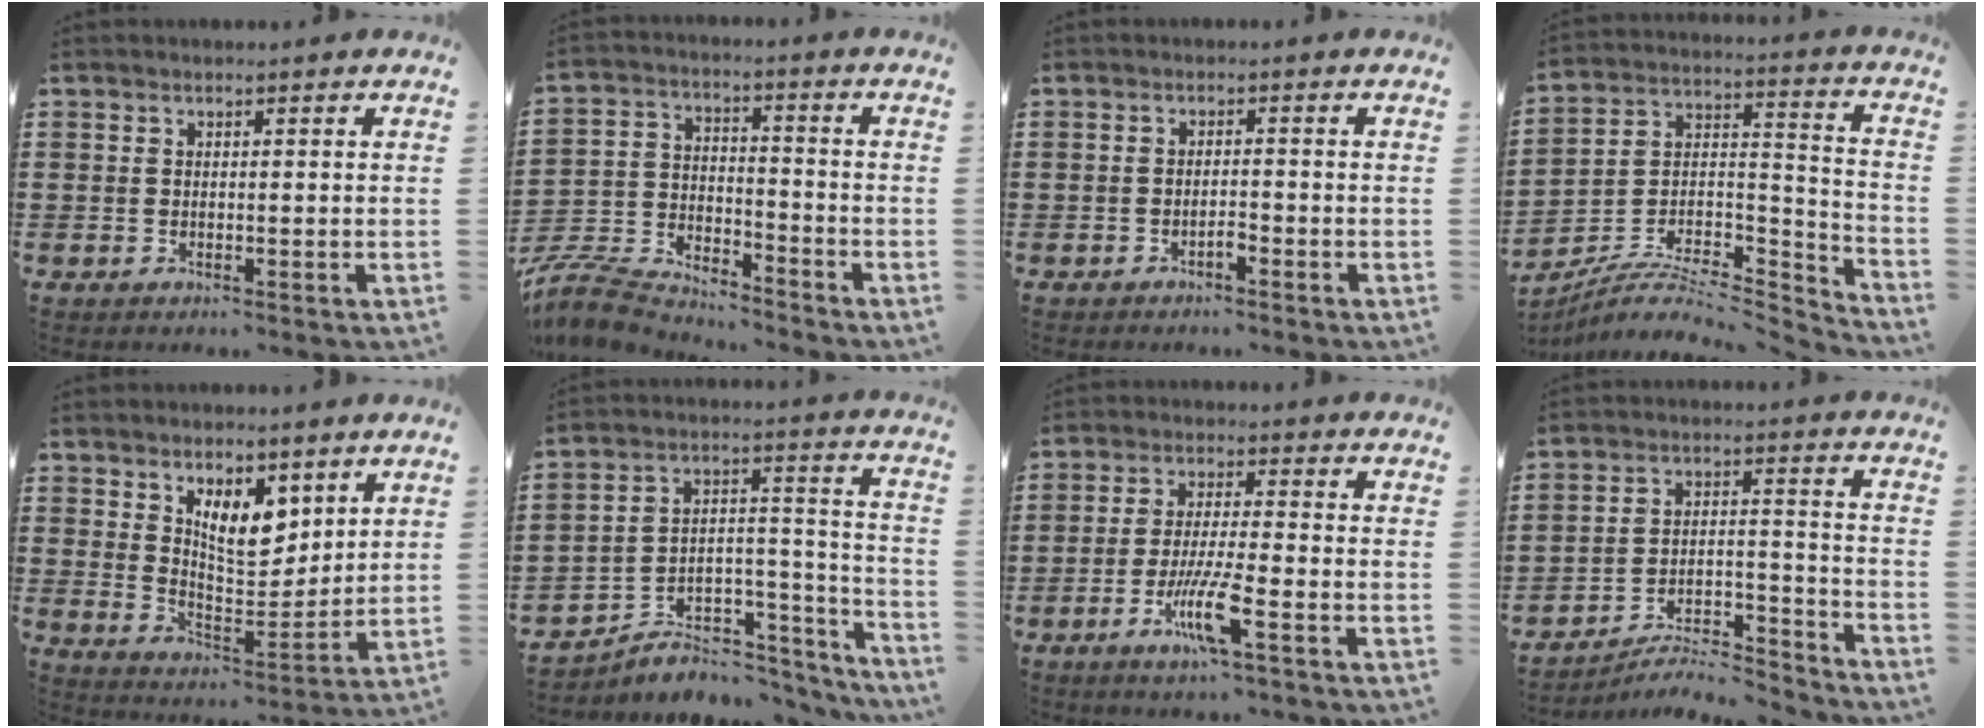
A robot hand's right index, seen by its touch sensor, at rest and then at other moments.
{"total": 7.3, "force": [-7.1, 1.3, 1.4], "torque": [-0.049, 0.001, -0.146]}
{"total": 1.6, "force": [-1.2, 0.3, 0.9], "torque": [-0.021, -0.003, -0.022]}
{"total": 7.0, "force": [-5.6, 2.8, 3.1], "torque": [-0.064, 0.001, -0.113]}
{"total": 8.2, "force": [5.1, 3.9, 5.1], "torque": [-0.092, -0.018, 0.090]}
{"total": 4.5, "force": [-3.6, 2.5, 0.9], "torque": [-0.021, -0.004, -0.068]}
{"total": 7.6, "force": [-3.7, 0.7, 6.6], "torque": [-0.132, -0.013, -0.069]}
{"total": 5.4, "force": [-5.1, 1.0, 1.6], "torque": [-0.025, 0.000, -0.102]}